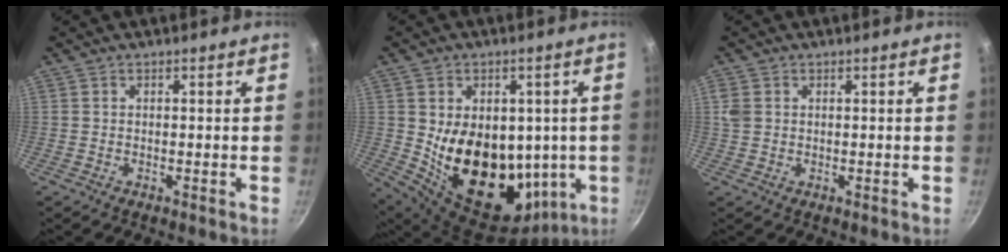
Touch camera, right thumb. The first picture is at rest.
{"total": 21.9, "force": [0.2, 15.1, 15.8], "torque": [-0.226, -0.027, 0.027]}
{"total": 2.6, "force": [0.5, 2.1, 1.4], "torque": [-0.026, 0.001, 0.011]}